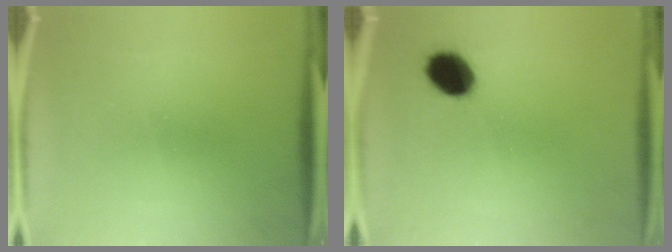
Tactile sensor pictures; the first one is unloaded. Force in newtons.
{"total": 8.8}